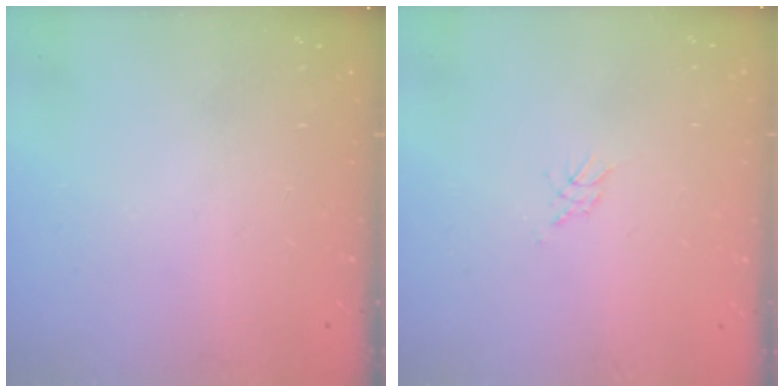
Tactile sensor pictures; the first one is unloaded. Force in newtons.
{"total": 2.1, "press": 2.1, "slide": 0.5}